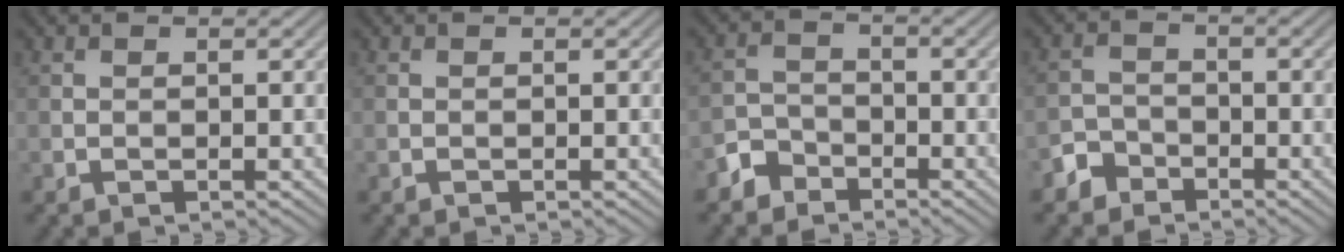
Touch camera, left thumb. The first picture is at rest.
{"total": 0.0}
{"total": 3.2, "force": [-2.5, 1.9, 0.6], "torque": [-0.011, 0.005, -0.063]}
{"total": 2.9, "force": [-2.2, 1.8, 0.5], "torque": [-0.007, 0.005, -0.054]}